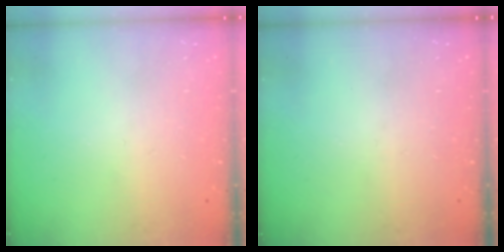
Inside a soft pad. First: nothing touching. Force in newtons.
{"total": 0.0}